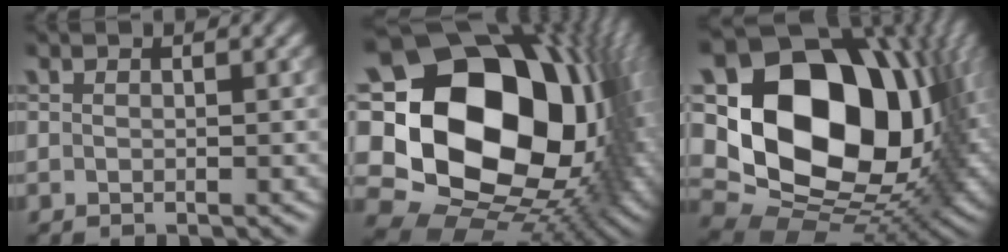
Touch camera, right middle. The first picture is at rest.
{"total": 25.0, "force": [2.5, 19.6, 15.3], "torque": [-0.302, 0.004, 0.029]}
{"total": 20.8, "force": [4.0, 15.6, 13.1], "torque": [-0.254, 0.002, 0.099]}